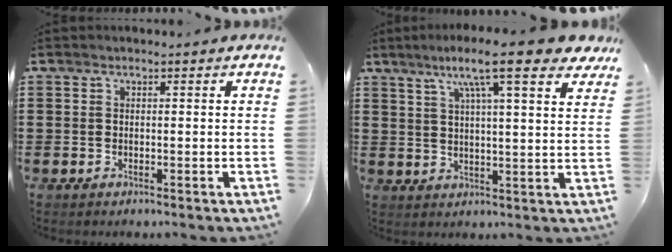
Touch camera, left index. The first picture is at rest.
{"total": 10.3, "force": [7.1, 1.2, 7.4], "torque": [-0.142, -0.018, 0.113]}